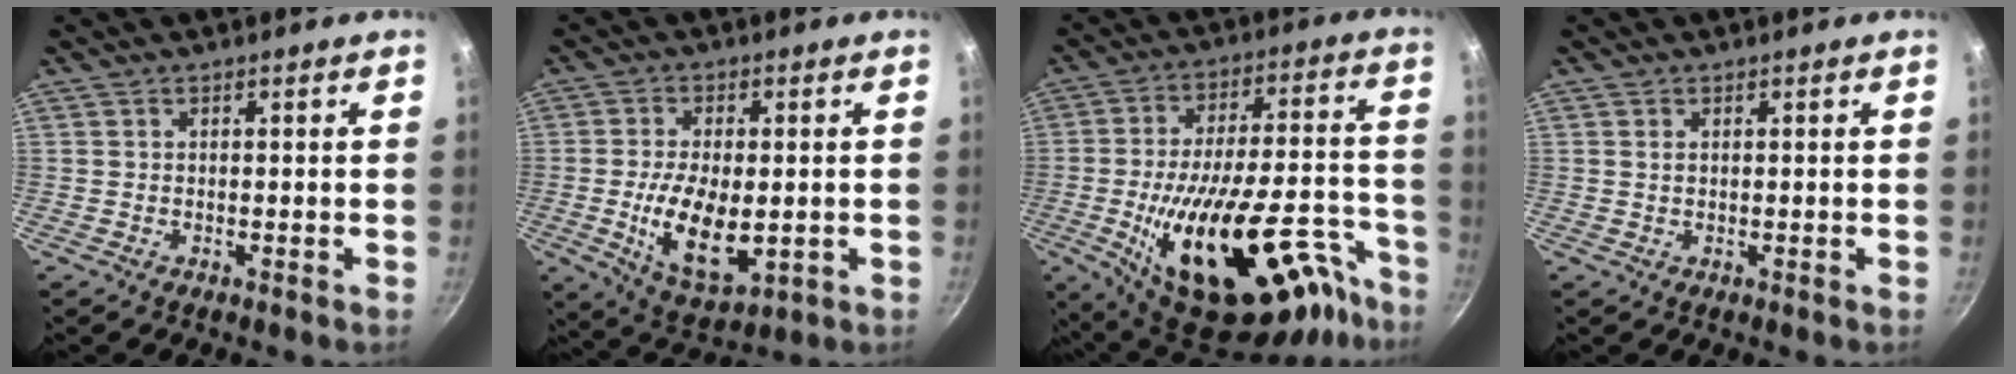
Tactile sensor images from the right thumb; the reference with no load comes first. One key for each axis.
{"total": 12.9, "fx": -1.6, "fy": 6.7, "fz": 10.9, "tx": -0.189, "ty": -0.006, "tz": -0.016}
{"total": 31.1, "fx": -15.9, "fy": 13.4, "fz": 23.1, "tx": -0.299, "ty": 0.076, "tz": -0.229}
{"total": 1.0, "fx": 0.3, "fy": 0.7, "fz": 0.7, "tx": -0.012, "ty": 0.003, "tz": 0.005}